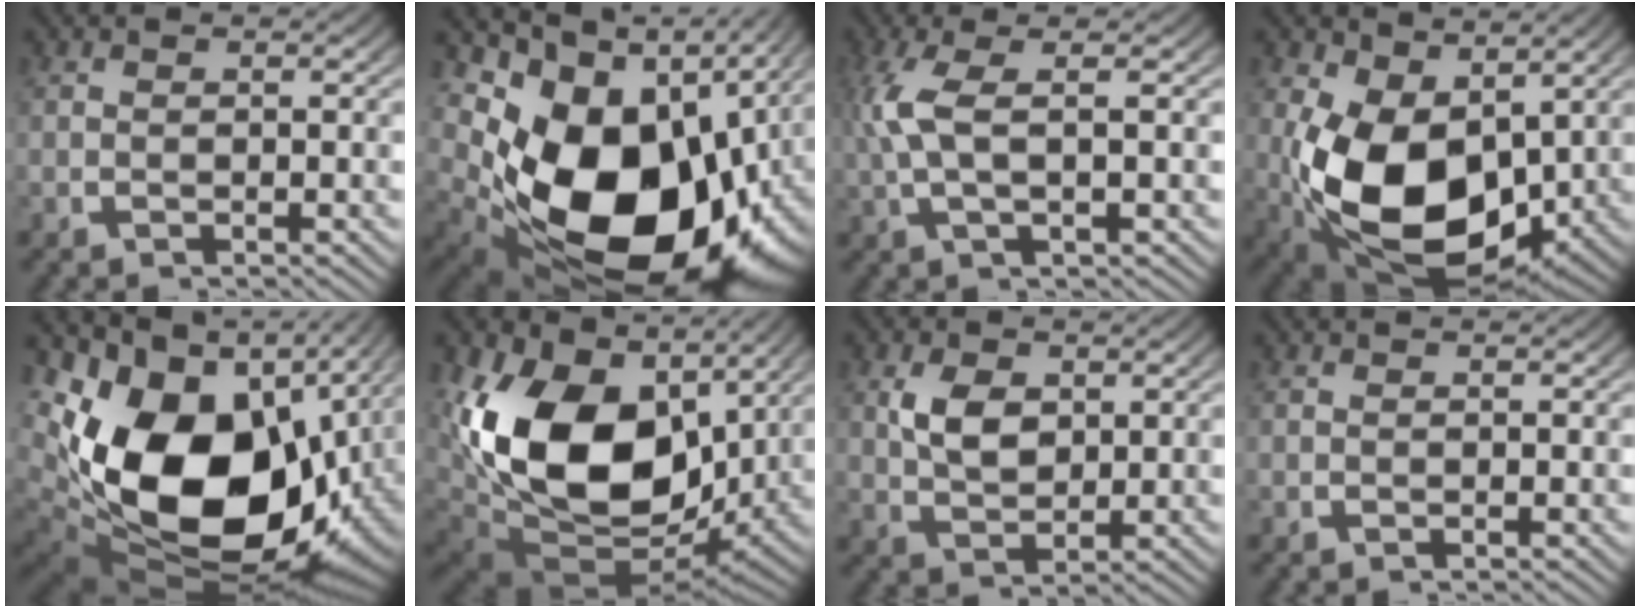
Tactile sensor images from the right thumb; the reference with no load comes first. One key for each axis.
{"total": 21.9, "fx": -0.8, "fy": 13.8, "fz": 17.0, "tx": -0.297, "ty": -0.058, "tz": 0.021}
{"total": 5.1, "fx": 0.9, "fy": 1.9, "fz": 4.7, "tx": -0.111, "ty": 0.000, "tz": 0.022}
{"total": 14.9, "fx": -1.8, "fy": 9.6, "fz": 11.2, "tx": -0.240, "ty": -0.073, "tz": 0.009}
{"total": 24.9, "fx": -1.3, "fy": 15.9, "fz": 19.1, "tx": -0.357, "ty": -0.062, "tz": 0.016}
{"total": 19.1, "fx": 0.1, "fy": 12.1, "fz": 14.8, "tx": -0.332, "ty": -0.073, "tz": 0.043}
{"total": 4.2, "fx": 1.0, "fy": 2.8, "fz": 3.0, "tx": -0.064, "ty": -0.020, "tz": 0.033}
{"total": 0.0}